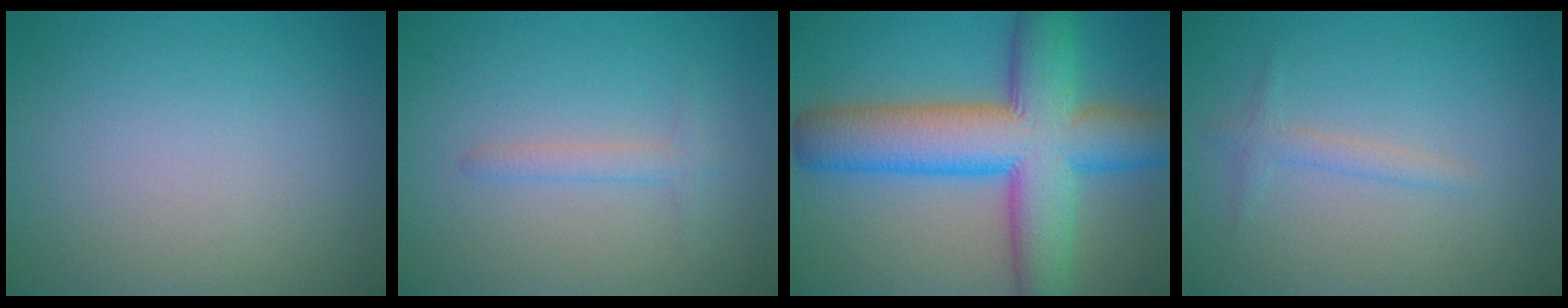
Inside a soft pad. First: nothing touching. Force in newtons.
{"total": 1.4, "press": 1.4, "slide": 0.1}
{"total": 12.3, "press": 12.3, "slide": 0.3}
{"total": 1.3, "press": 1.3, "slide": 0.0}